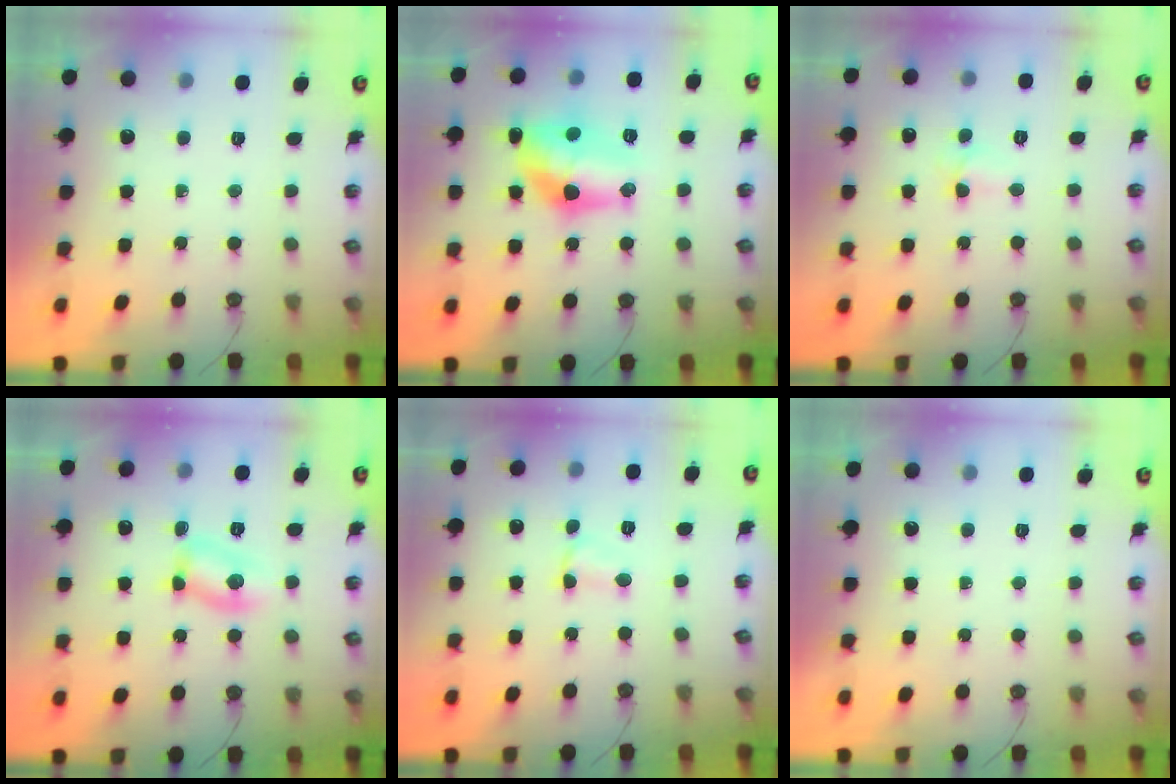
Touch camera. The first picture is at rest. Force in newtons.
{"total": 12.7, "press": 12.7, "slide": 0.4}
{"total": 3.5, "press": 3.5, "slide": 0.6}
{"total": 5.1, "press": 5.1, "slide": 0.5}
{"total": 2.2, "press": 2.2, "slide": 0.4}
{"total": 0.0}